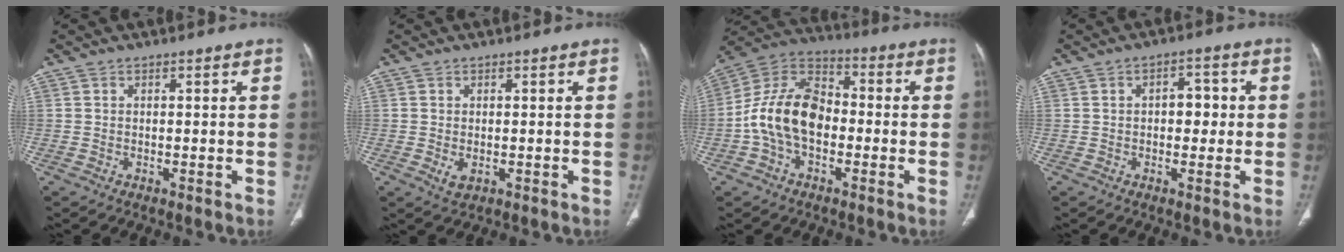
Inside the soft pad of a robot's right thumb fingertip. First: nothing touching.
{"total": 2.4, "force": [-0.5, 1.5, 1.8], "torque": [-0.033, -0.004, -0.004]}
{"total": 14.3, "force": [-2.0, 9.7, 10.4], "torque": [-0.181, 0.041, -0.046]}
{"total": 4.9, "force": [0.2, 3.2, 3.8], "torque": [-0.032, 0.012, 0.000]}